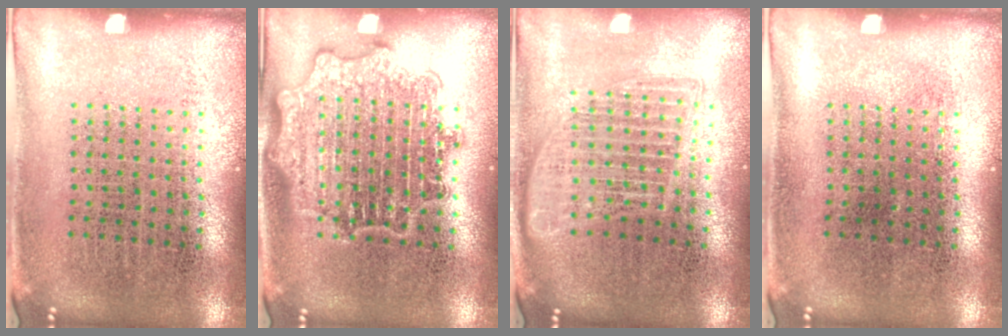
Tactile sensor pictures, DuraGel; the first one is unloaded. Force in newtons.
{"total": 3.0, "press": 3.0, "slide": 0.5}
{"total": 1.7, "press": 1.5, "slide": 0.8}
{"total": 0.0}